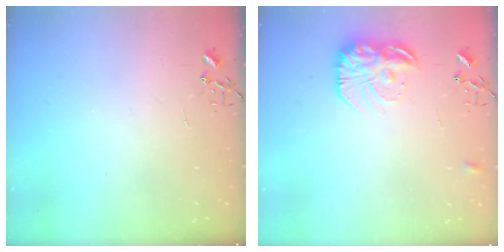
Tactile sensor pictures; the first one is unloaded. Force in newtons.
{"total": 17.0, "press": 16.9, "slide": 1.4}